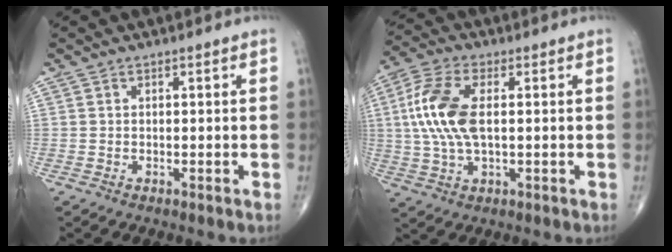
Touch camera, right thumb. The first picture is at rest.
{"total": 11.8, "force": [1.3, 5.6, 10.3], "torque": [-0.232, 0.010, 0.022]}